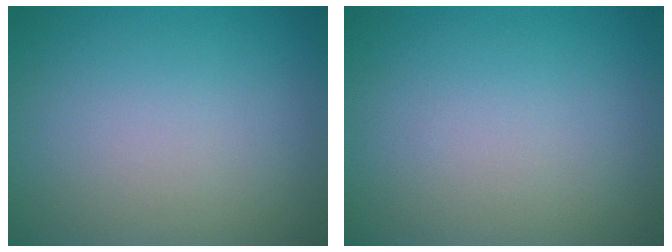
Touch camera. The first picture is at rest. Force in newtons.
{"total": 0.0}